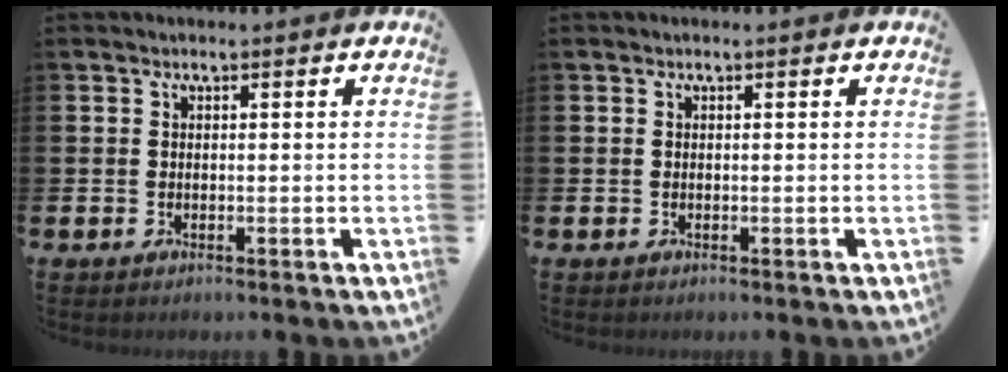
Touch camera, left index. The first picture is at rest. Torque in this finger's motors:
{"motor_torque": [-0.09, 0.03, 0.10, -0.01]}